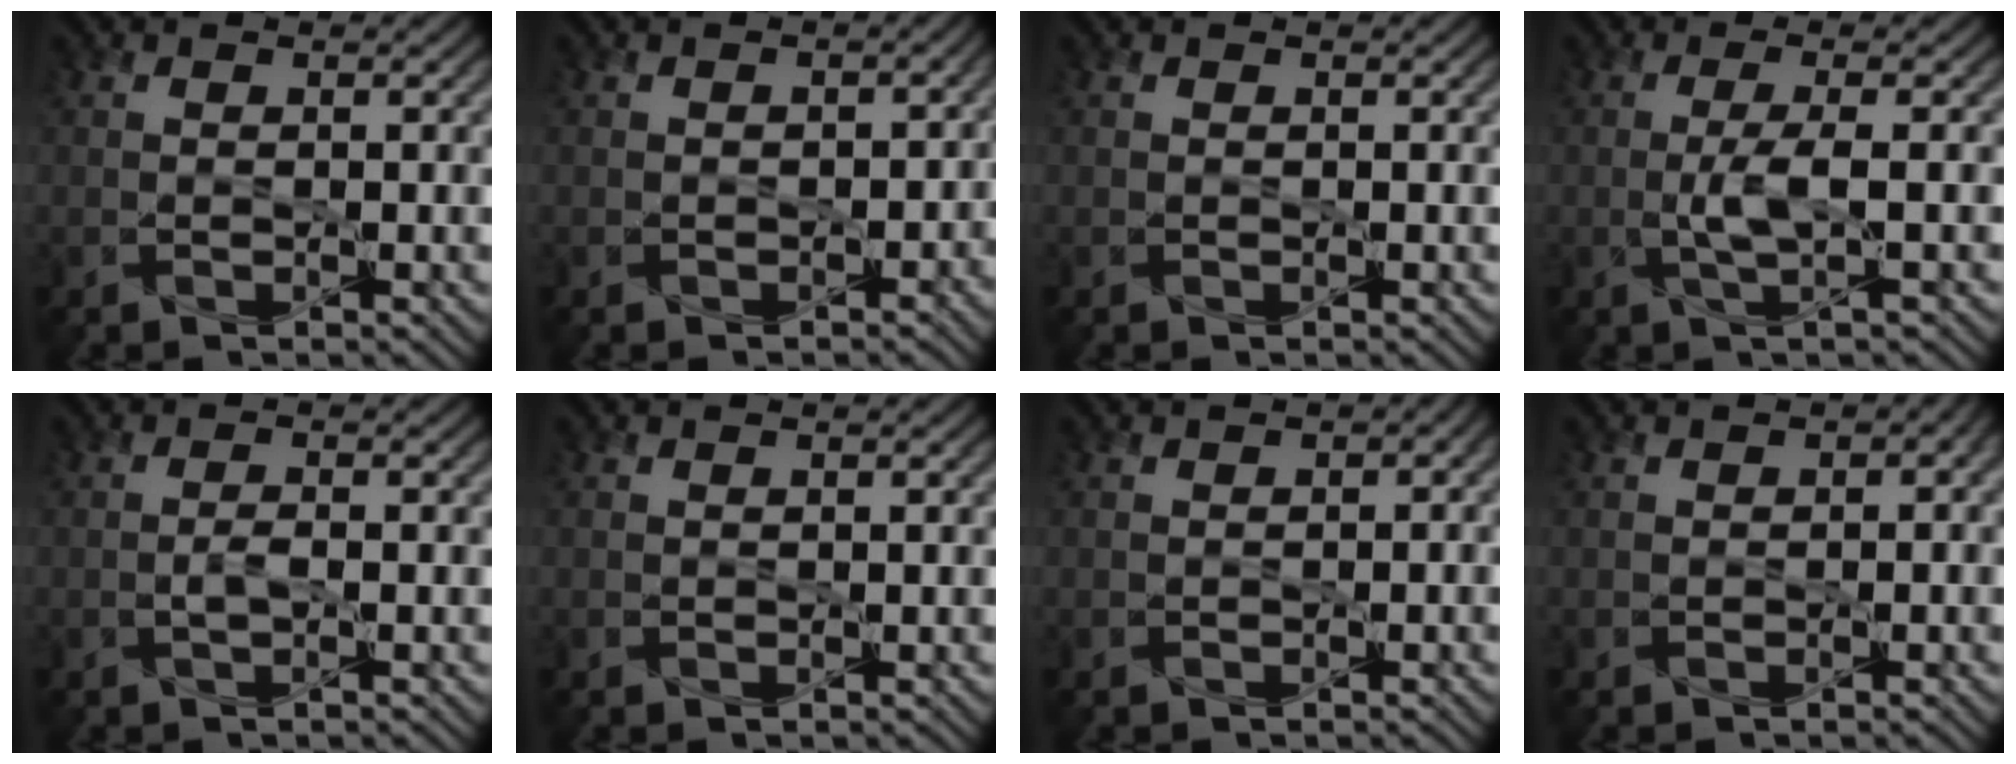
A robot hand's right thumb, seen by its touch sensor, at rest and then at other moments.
{"total": 1.6, "force": [-0.7, 1.2, 0.6], "torque": [-0.007, -0.009, -0.007]}
{"total": 0.0}
{"total": 3.1, "force": [-0.3, 0.5, 3.1], "torque": [-0.063, 0.004, -0.012]}
{"total": 1.5, "force": [-0.4, 0.5, 1.3], "torque": [-0.028, 0.001, -0.010]}
{"total": 0.0}
{"total": 1.1, "force": [-0.3, 0.8, 0.6], "torque": [-0.007, -0.007, -0.003]}
{"total": 1.3, "force": [-0.2, 0.9, 0.9], "torque": [-0.011, -0.005, 0.000]}